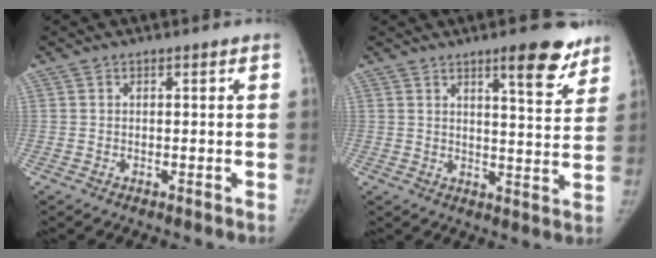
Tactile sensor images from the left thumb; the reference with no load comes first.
{"total": 10.1, "force": [6.7, 2.5, 7.1], "torque": [-0.068, -0.040, 0.090]}